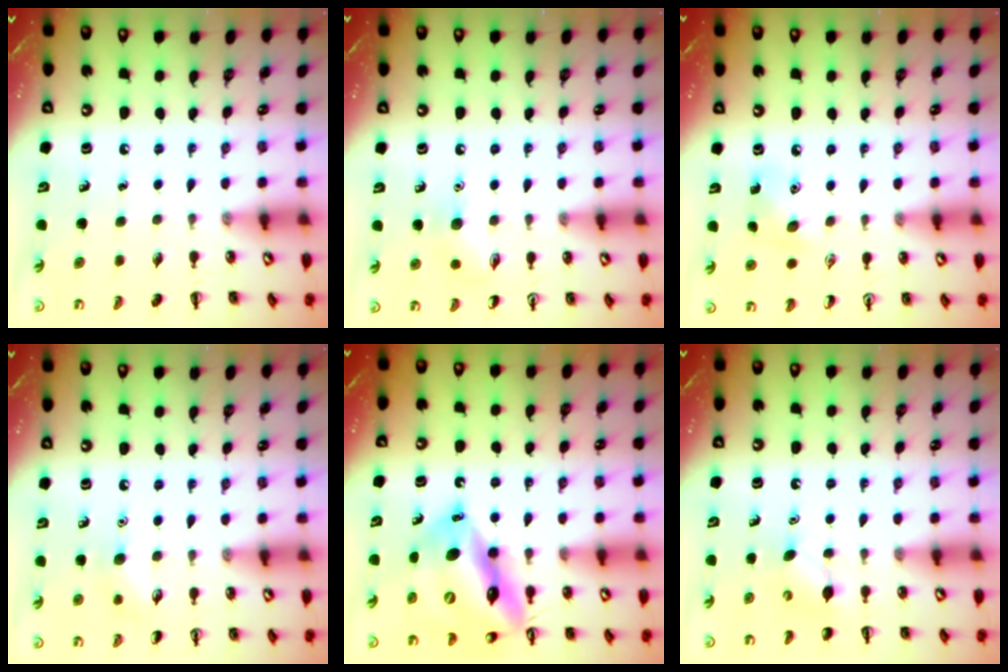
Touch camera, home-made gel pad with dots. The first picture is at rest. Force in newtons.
{"total": 7.2, "press": 7.2, "slide": 1.0}
{"total": 8.3, "press": 8.2, "slide": 1.7}
{"total": 7.3, "press": 7.0, "slide": 2.1}
{"total": 16.1, "press": 15.4, "slide": 4.5}
{"total": 4.1, "press": 3.9, "slide": 1.0}